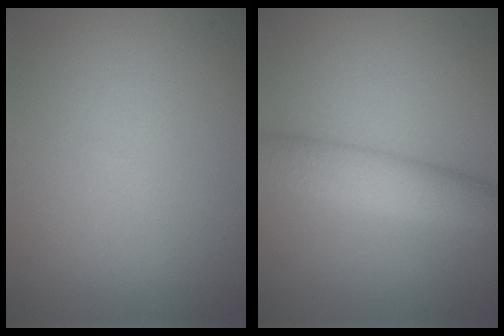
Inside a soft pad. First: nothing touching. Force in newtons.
{"total": 4.1, "press": 4.1, "slide": 0.1}